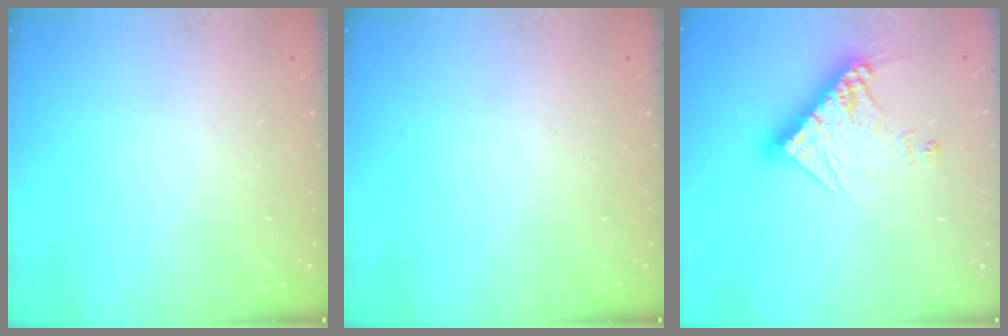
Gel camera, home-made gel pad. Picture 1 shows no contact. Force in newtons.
{"total": 0.0}
{"total": 13.1, "press": 13.0, "slide": 1.2}